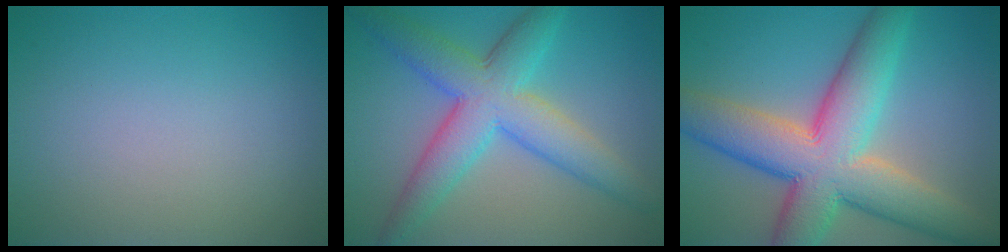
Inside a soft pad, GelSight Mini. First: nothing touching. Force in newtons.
{"total": 7.6, "press": 7.5, "slide": 0.3}
{"total": 11.5, "press": 11.5, "slide": 0.5}